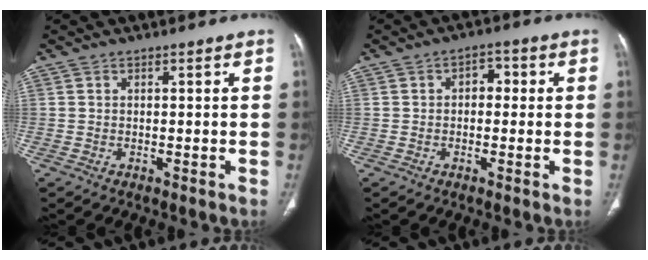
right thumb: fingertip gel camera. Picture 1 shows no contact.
{"total": 3.5, "force": [0.4, 2.4, 2.6], "torque": [-0.020, 0.013, -0.001]}